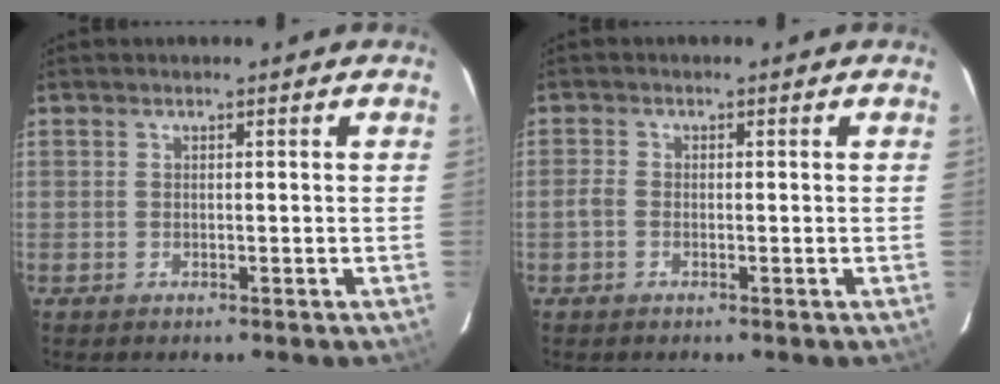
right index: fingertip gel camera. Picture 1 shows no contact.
{"total": 1.6, "force": [-0.8, 1.1, 0.9], "torque": [-0.026, 0.000, -0.019]}